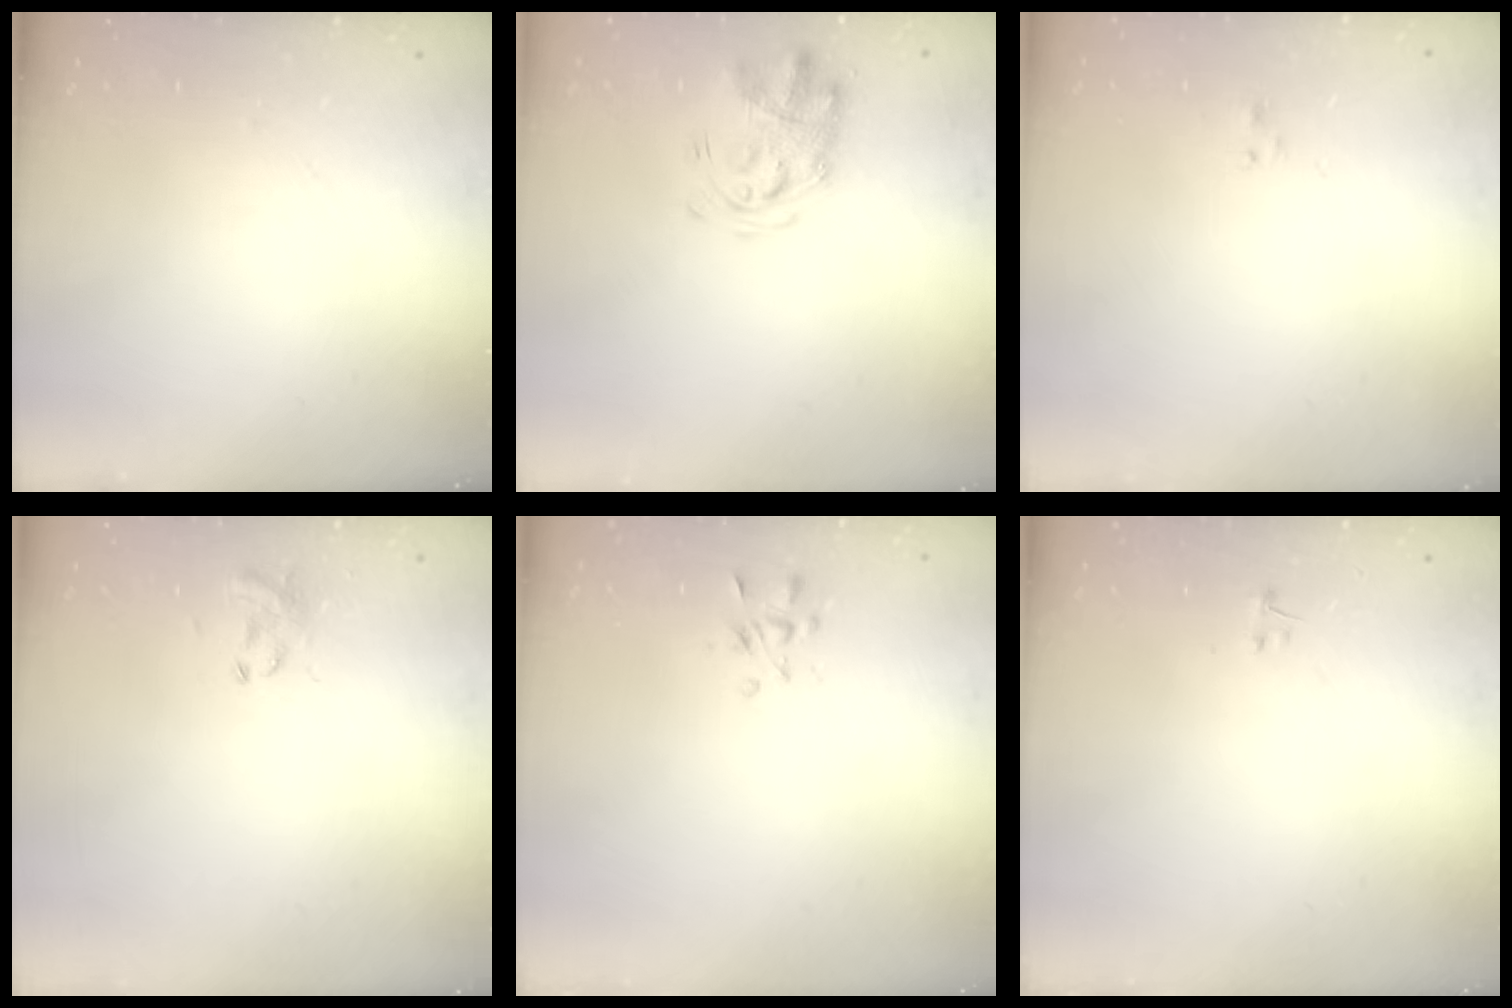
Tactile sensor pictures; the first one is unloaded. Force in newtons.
{"total": 3.9, "press": 3.9, "slide": 0.8}
{"total": 1.2, "press": 1.0, "slide": 0.6}
{"total": 2.8, "press": 2.6, "slide": 1.0}
{"total": 2.1, "press": 2.0, "slide": 0.7}
{"total": 0.6, "press": 0.6, "slide": 0.3}